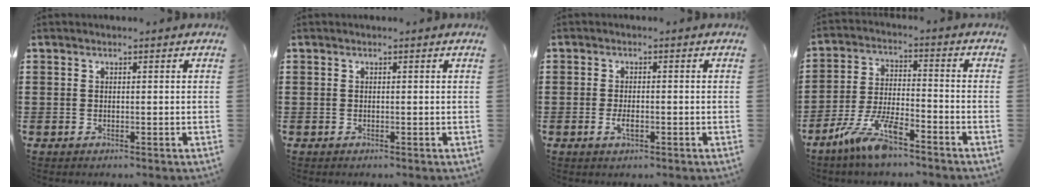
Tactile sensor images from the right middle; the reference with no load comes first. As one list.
[{"total": 0.0}, {"total": 2.4, "force": [-0.8, 1.0, 2.0], "torque": [-0.045, -0.001, -0.018]}, {"total": 8.6, "force": [-6.3, 1.7, 5.5], "torque": [-0.128, -0.007, -0.123]}]